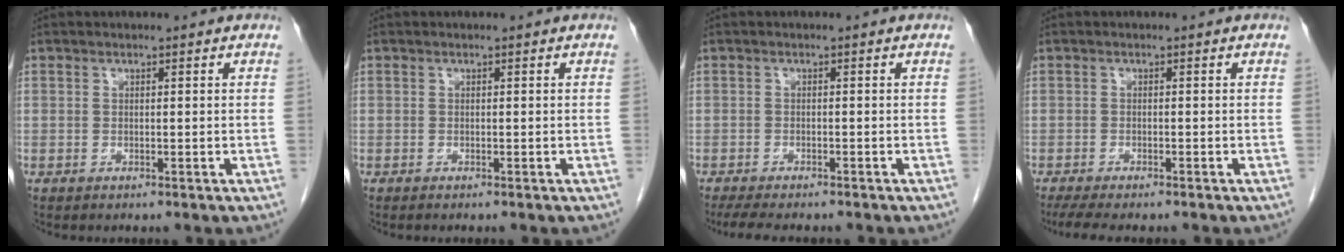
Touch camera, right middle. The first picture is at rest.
{"total": 1.0, "force": [-0.9, 0.2, 0.5], "torque": [-0.006, -0.002, -0.010]}
{"total": 7.7, "force": [-6.5, 1.6, 3.7], "torque": [-0.056, -0.012, -0.095]}
{"total": 7.2, "force": [-6.0, 1.4, 3.7], "torque": [-0.055, -0.014, -0.090]}